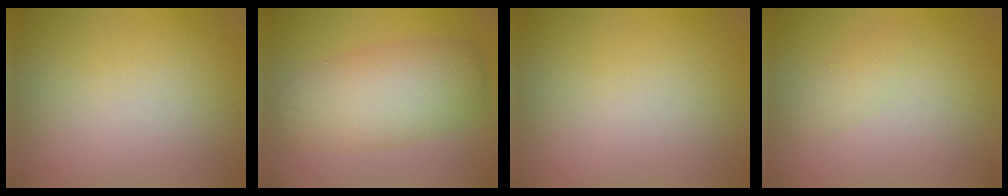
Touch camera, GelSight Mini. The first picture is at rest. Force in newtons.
{"total": 6.2, "press": 6.2, "slide": 0.0}
{"total": 0.0}
{"total": 1.3, "press": 1.3, "slide": 0.0}